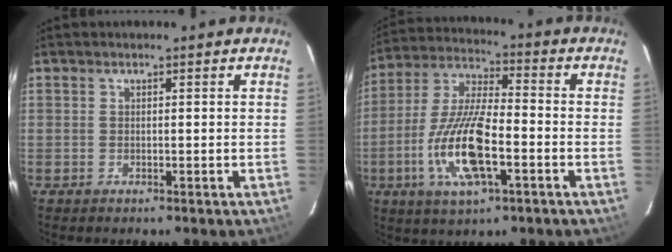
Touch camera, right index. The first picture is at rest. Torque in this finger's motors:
{"motor_torque": [2.14, 0.00, 1.05, 0.21]}